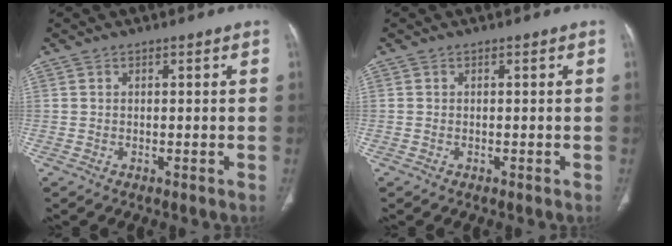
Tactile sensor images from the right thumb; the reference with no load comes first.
{"total": 0.0}